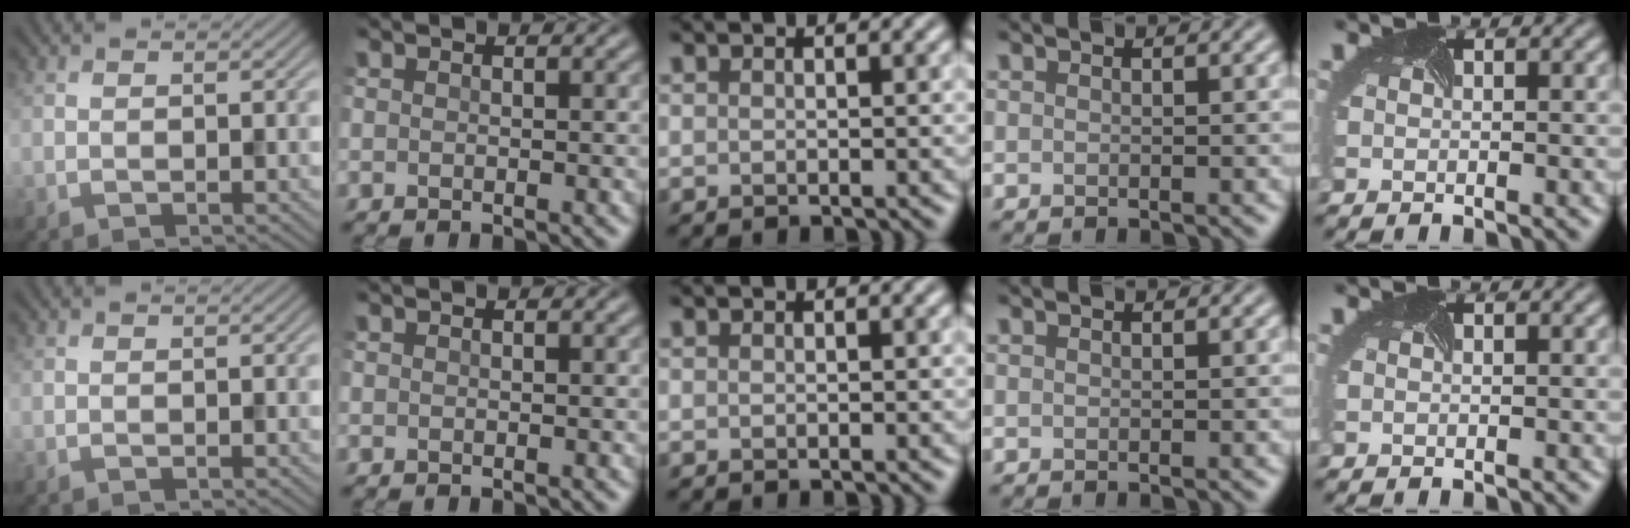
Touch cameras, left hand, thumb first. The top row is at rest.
{}